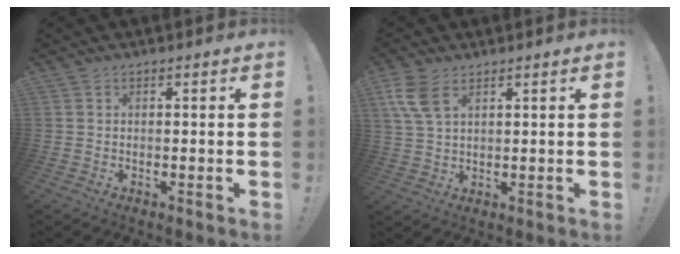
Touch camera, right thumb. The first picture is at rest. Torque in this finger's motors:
{"motor_torque": [0.02, 0.22, 0.27, 0.22, 0.01]}